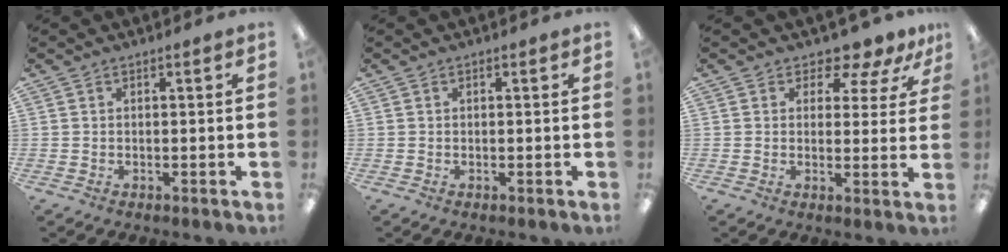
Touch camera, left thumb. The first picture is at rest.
{"total": 0.0}
{"total": 5.6, "force": [4.7, 2.3, 2.1], "torque": [-0.029, -0.034, 0.080]}